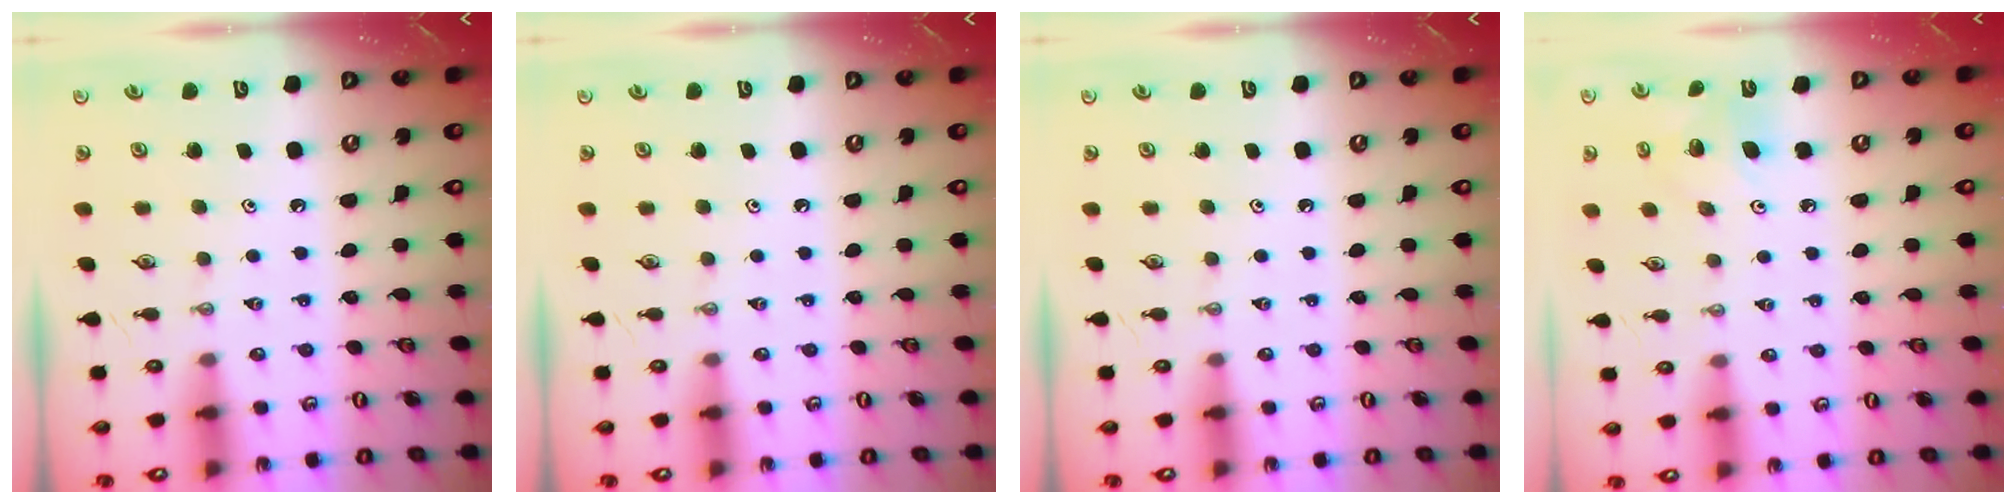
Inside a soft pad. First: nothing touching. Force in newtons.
{"total": 0.0}
{"total": 0.0}
{"total": 8.3, "press": 8.1, "slide": 2.0}